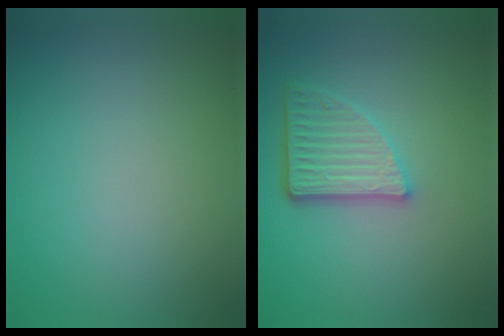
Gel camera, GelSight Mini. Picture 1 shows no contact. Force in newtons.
{"total": 4.8, "press": 3.5, "slide": 3.3}